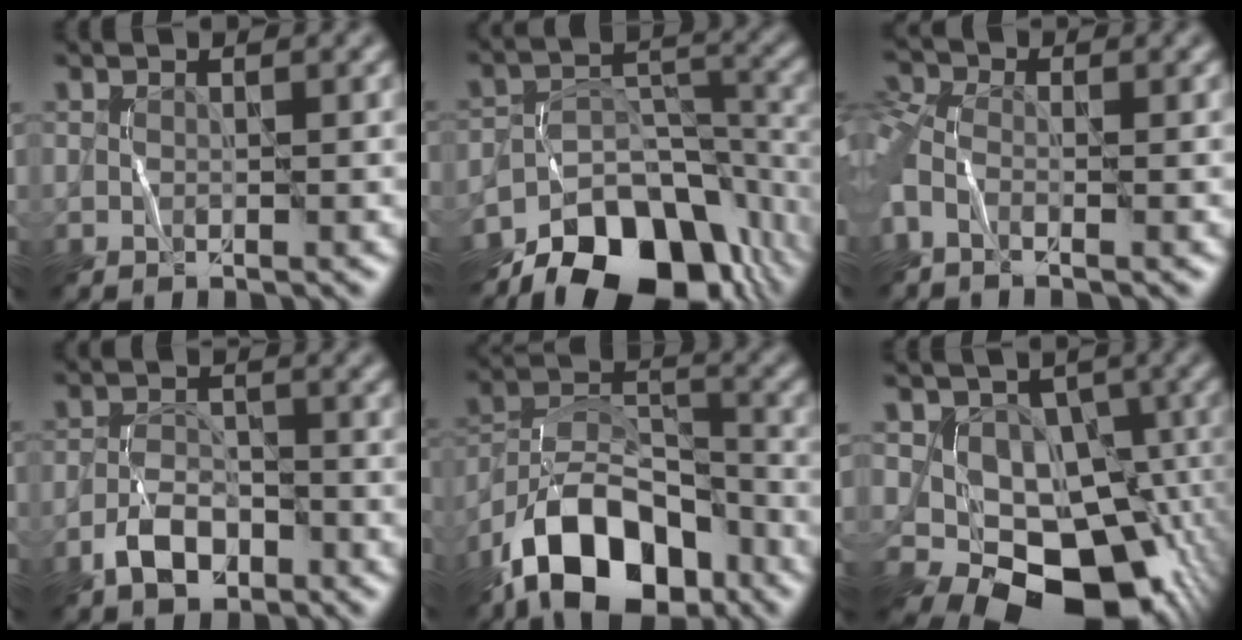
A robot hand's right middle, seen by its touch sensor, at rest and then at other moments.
{"total": 12.4, "force": [-9.0, 6.3, 5.9], "torque": [-0.092, 0.008, -0.149]}
{"total": 3.4, "force": [-1.2, 1.7, 2.7], "torque": [-0.069, -0.004, -0.029]}
{"total": 3.4, "force": [-2.2, 2.0, 1.7], "torque": [-0.028, 0.007, -0.045]}
{"total": 11.2, "force": [-7.4, 5.8, 6.1], "torque": [-0.105, 0.016, -0.140]}
{"total": 11.0, "force": [-2.8, 7.9, 7.1], "torque": [-0.087, -0.008, -0.038]}